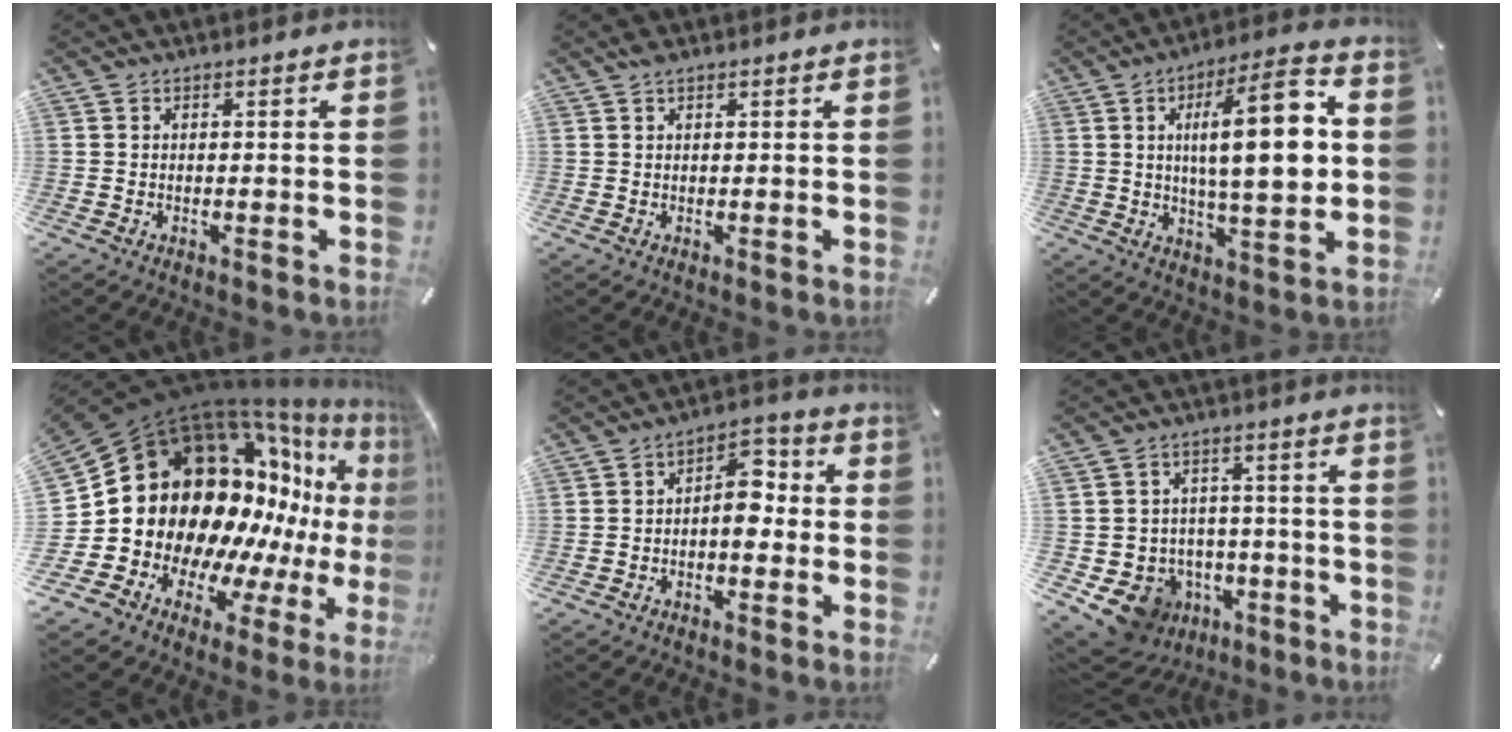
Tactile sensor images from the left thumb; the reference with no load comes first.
{"total": 1.2, "force": [0.7, 0.4, 0.8], "torque": [-0.017, 0.001, 0.012]}
{"total": 19.2, "force": [3.2, 6.1, 17.9], "torque": [-0.278, -0.005, 0.037]}
{"total": 25.6, "force": [4.6, 20.4, 14.8], "torque": [-0.207, -0.125, 0.151]}
{"total": 7.4, "force": [-0.9, 4.3, 5.9], "torque": [-0.085, 0.007, -0.020]}
{"total": 10.4, "force": [-4.7, 8.8, 2.9], "torque": [-0.048, 0.030, -0.073]}